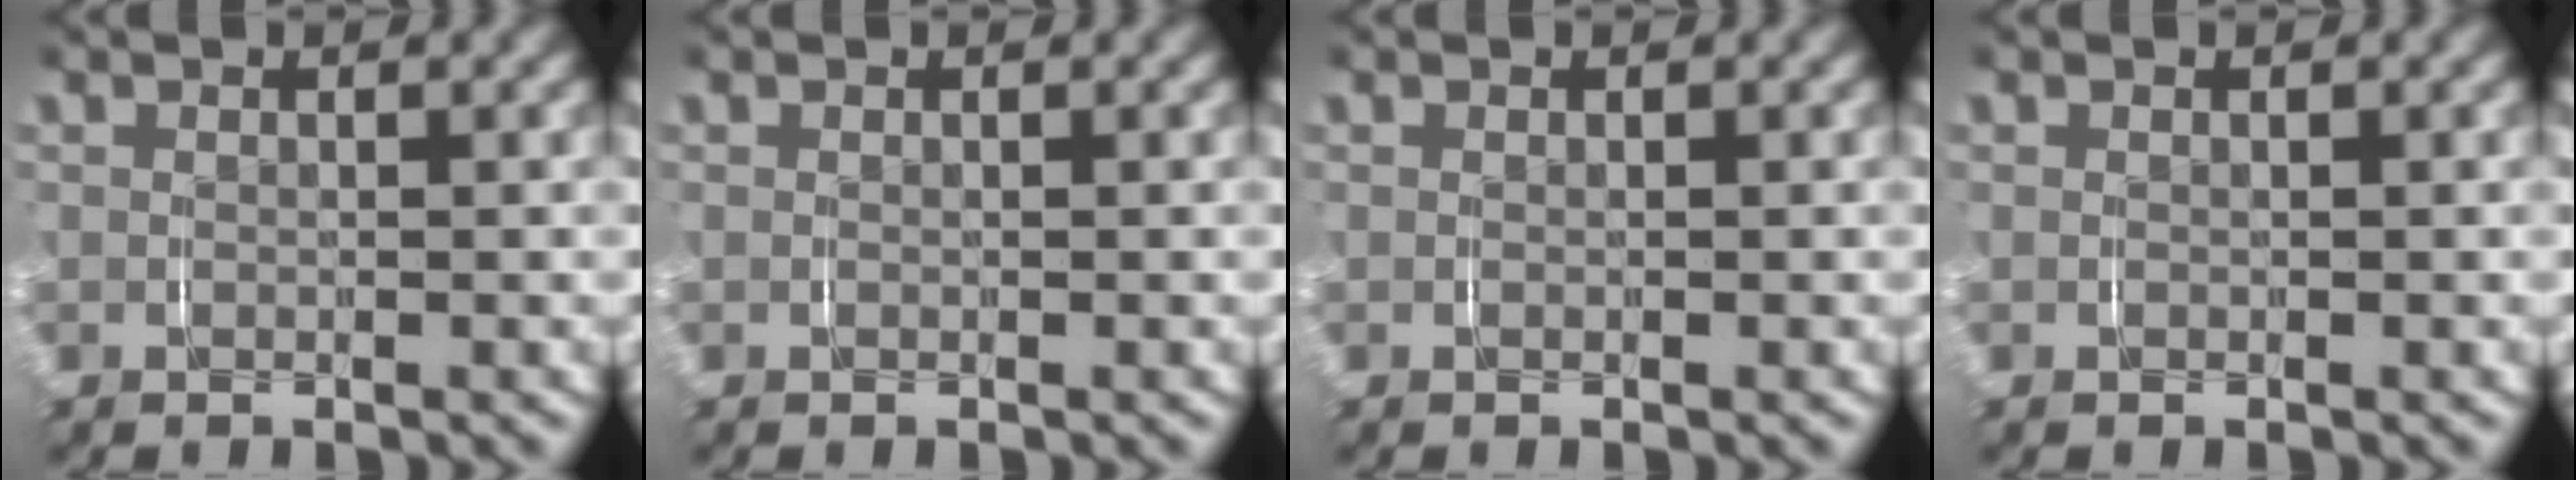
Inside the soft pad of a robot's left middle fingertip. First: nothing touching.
{"total": 0.0}
{"total": 0.0}
{"total": 0.0}